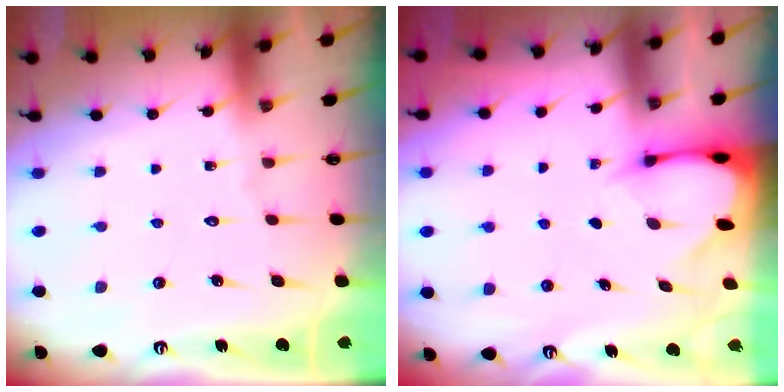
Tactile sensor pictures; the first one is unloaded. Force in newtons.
{"total": 2.7, "press": 2.7, "slide": 0.4}